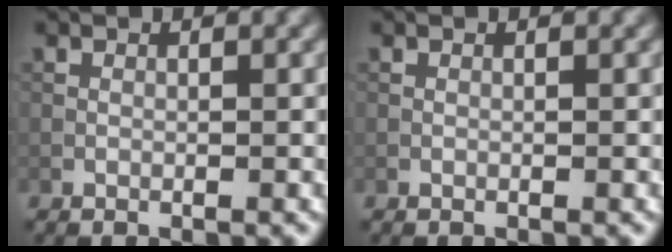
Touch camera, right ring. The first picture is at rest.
{"total": 0.0}